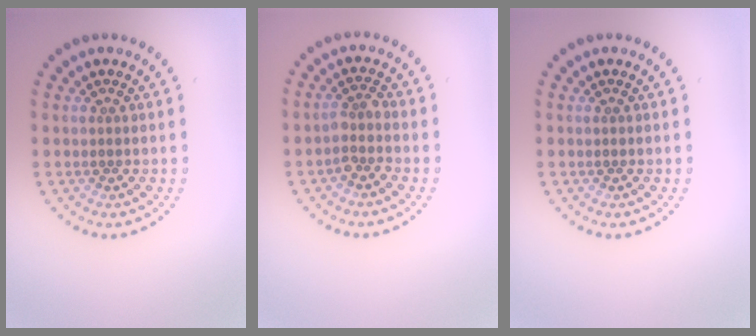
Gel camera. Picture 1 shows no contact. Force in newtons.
{"total": 1.9, "press": 1.5, "slide": 1.2}
{"total": 0.0}